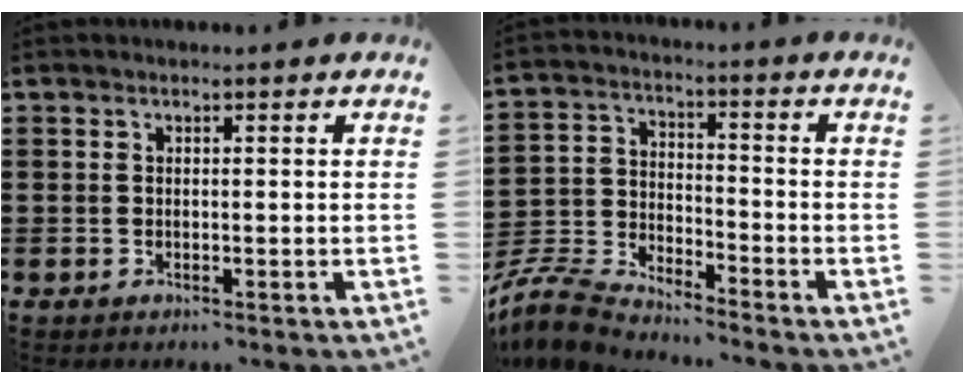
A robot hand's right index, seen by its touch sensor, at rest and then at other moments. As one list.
[{"total": 6.8, "force": [-6.7, 0.6, 1.4], "torque": [-0.059, -0.004, -0.142]}]